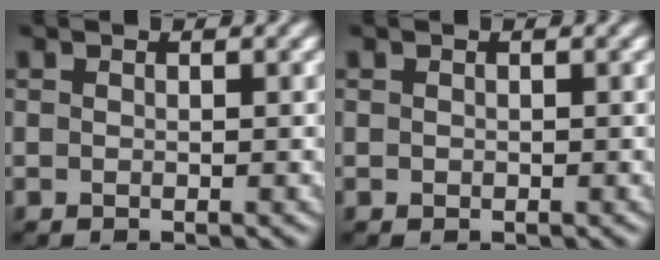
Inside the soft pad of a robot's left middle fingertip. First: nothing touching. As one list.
[{"total": 0.0}]